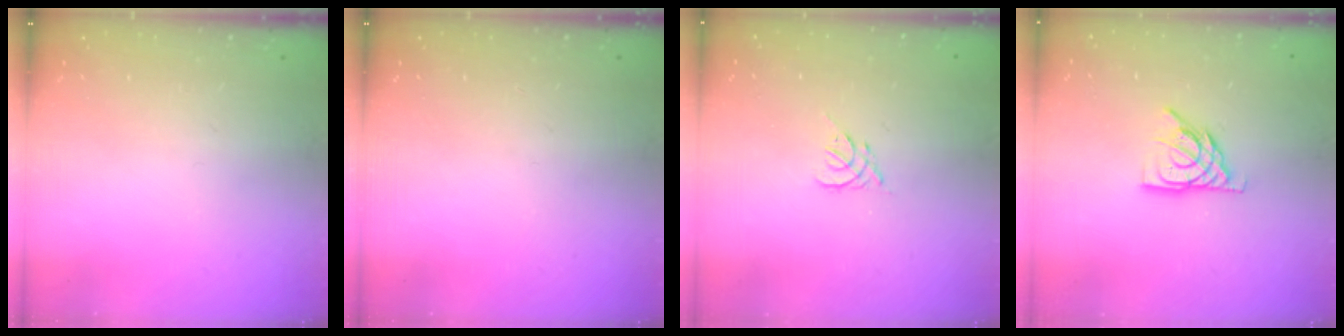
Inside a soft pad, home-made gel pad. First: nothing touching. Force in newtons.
{"total": 0.0}
{"total": 1.3, "press": 1.2, "slide": 0.6}
{"total": 9.0, "press": 9.0, "slide": 0.6}